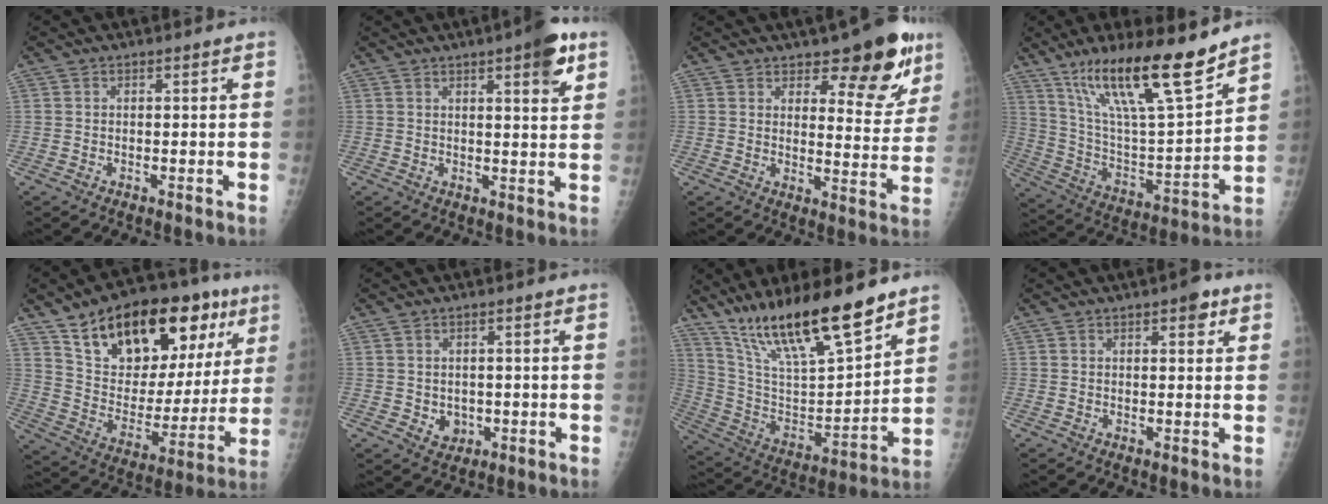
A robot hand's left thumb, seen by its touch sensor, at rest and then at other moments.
{"total": 7.4, "force": [4.0, 1.6, 6.0], "torque": [-0.073, -0.015, 0.049]}
{"total": 12.6, "force": [8.1, 5.2, 8.2], "torque": [-0.055, -0.050, 0.111]}
{"total": 21.4, "force": [14.9, 3.7, 14.9], "torque": [-0.237, -0.069, 0.268]}
{"total": 28.0, "force": [14.8, 13.5, 19.5], "torque": [-0.260, -0.017, 0.244]}
{"total": 3.2, "force": [-0.4, 2.8, 1.5], "torque": [-0.010, -0.001, 0.005]}
{"total": 22.6, "force": [16.5, 4.9, 14.6], "torque": [-0.234, -0.068, 0.303]}
{"total": 3.2, "force": [1.7, 1.3, 2.3], "torque": [-0.019, -0.003, 0.018]}